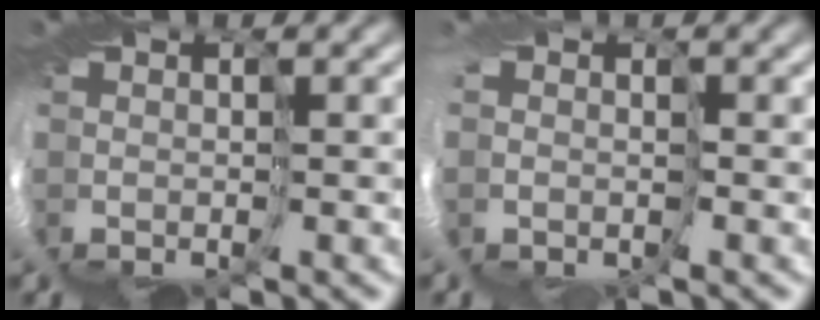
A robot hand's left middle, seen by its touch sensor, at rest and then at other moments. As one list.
[{"total": 3.0, "force": [-1.4, 2.5, 1.0], "torque": [-0.030, -0.016, -0.022]}]